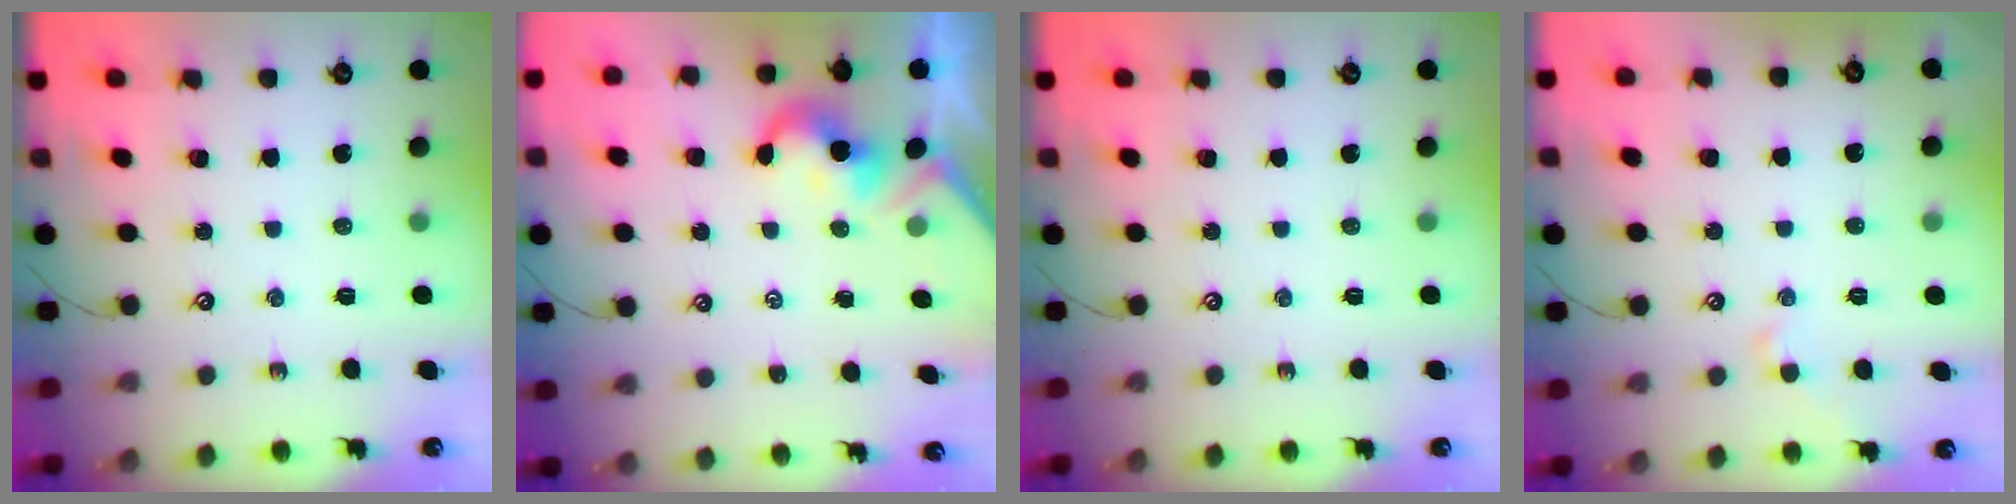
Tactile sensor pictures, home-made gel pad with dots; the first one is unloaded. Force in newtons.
{"total": 2.0, "press": 1.9, "slide": 0.5}
{"total": 0.0}
{"total": 0.8, "press": 0.8, "slide": 0.1}